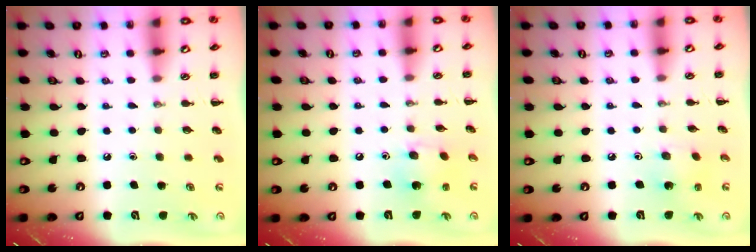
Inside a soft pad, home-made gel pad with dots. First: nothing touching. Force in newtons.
{"total": 4.8, "press": 4.7, "slide": 1.0}
{"total": 1.8, "press": 1.7, "slide": 0.5}